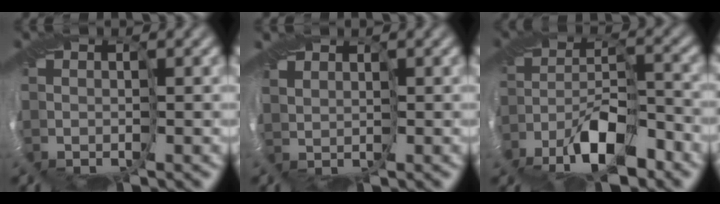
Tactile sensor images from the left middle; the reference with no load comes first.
{"total": 1.0, "force": [0.3, 0.9, 0.3], "torque": [0.001, -0.005, -0.002]}
{"total": 4.5, "force": [-3.8, 0.9, 2.2], "torque": [-0.023, 0.001, -0.071]}